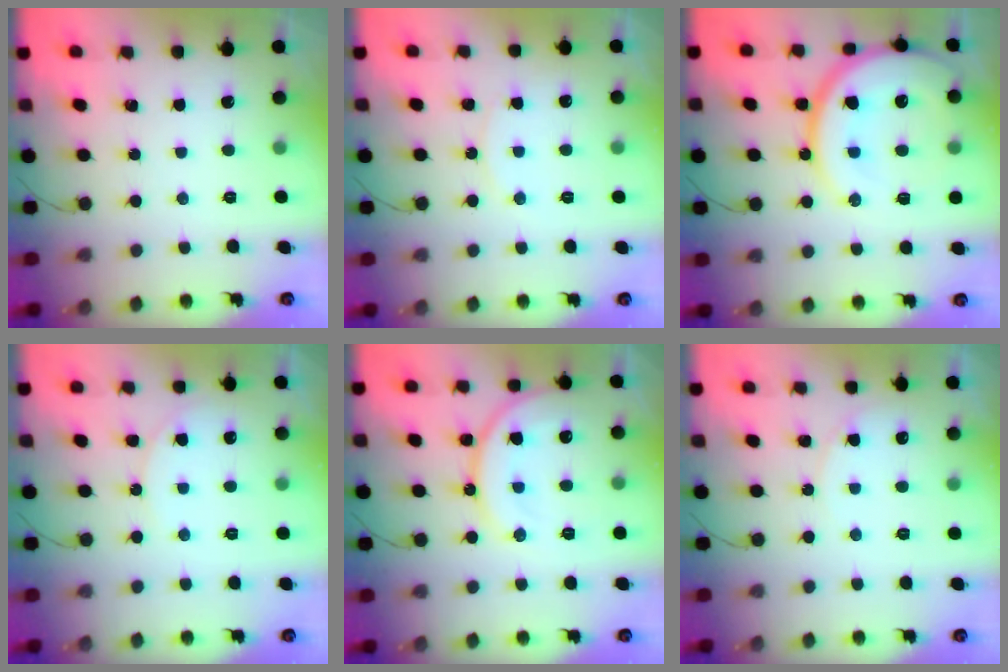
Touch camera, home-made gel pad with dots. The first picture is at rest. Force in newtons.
{"total": 5.8, "press": 5.7, "slide": 0.6}
{"total": 20.7, "press": 20.6, "slide": 2.5}
{"total": 5.7, "press": 5.7, "slide": 0.7}
{"total": 15.4, "press": 15.2, "slide": 1.8}
{"total": 5.1, "press": 5.1, "slide": 0.3}